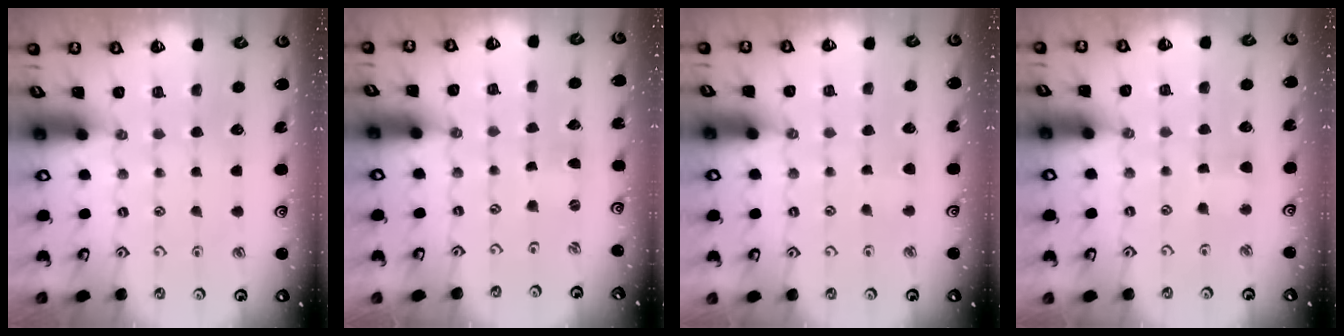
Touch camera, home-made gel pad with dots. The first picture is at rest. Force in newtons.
{"total": 0.0}
{"total": 2.8, "press": 2.7, "slide": 0.7}
{"total": 2.8, "press": 2.7, "slide": 0.4}